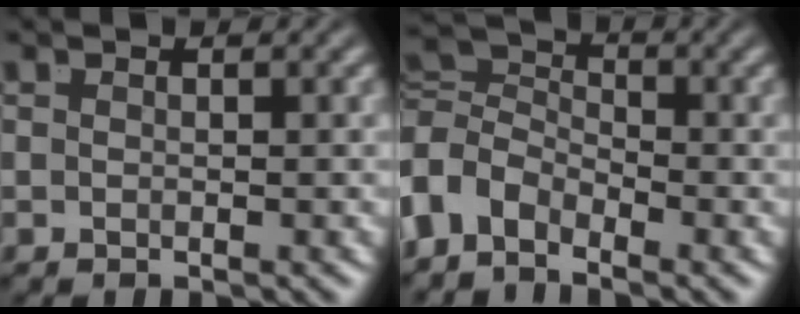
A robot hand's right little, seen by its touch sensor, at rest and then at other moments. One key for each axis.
{"total": 6.9, "fx": -0.7, "fy": 5.9, "fz": 3.5, "tx": -0.088, "ty": -0.022, "tz": -0.013}